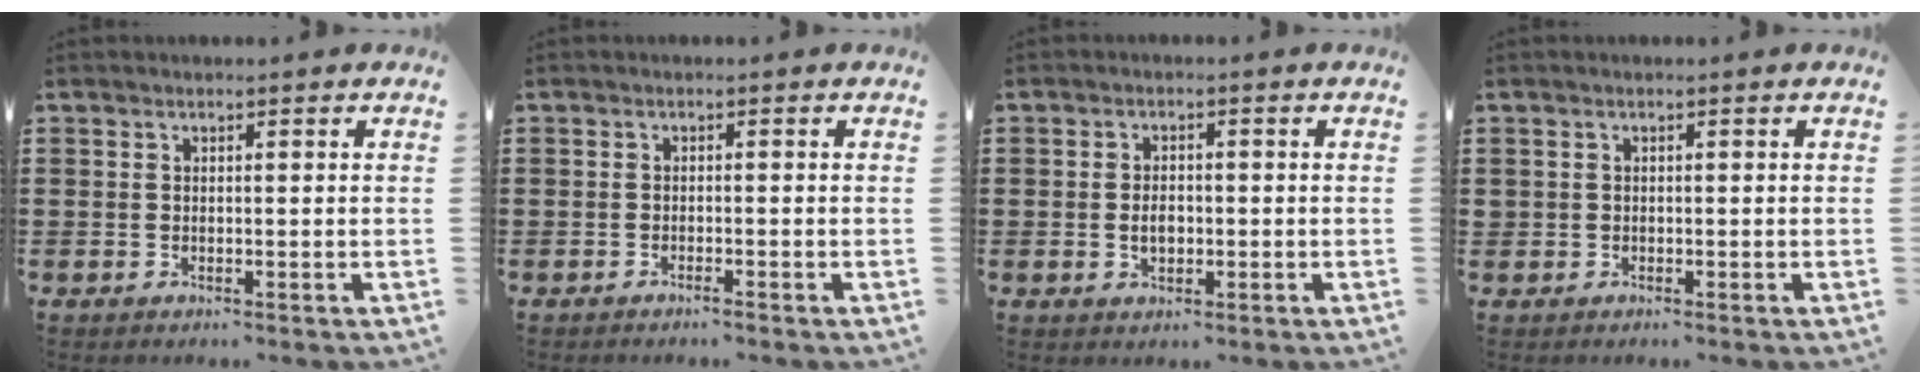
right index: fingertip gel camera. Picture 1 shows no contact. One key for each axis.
{"total": 0.8, "fx": -0.8, "fy": -0.1, "fz": 0.3, "tx": -0.008, "ty": -0.005, "tz": -0.014}
{"total": 2.7, "fx": -0.4, "fy": 1.7, "fz": 2.1, "tx": -0.033, "ty": 0.001, "tz": -0.010}
{"total": 0.6, "fx": -0.1, "fy": 0.5, "fz": 0.1, "tx": -0.003, "ty": 0.002, "tz": -0.004}